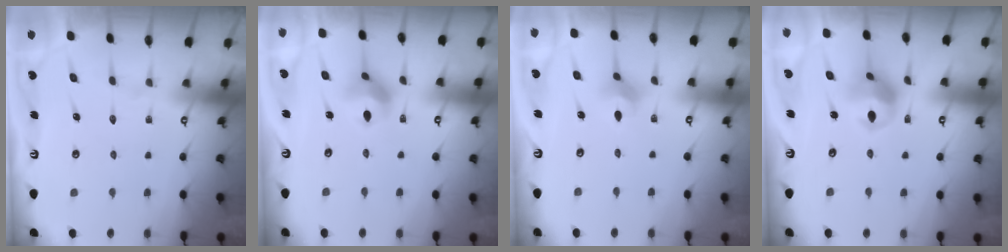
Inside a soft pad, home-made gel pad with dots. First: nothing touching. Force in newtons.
{"total": 9.2, "press": 9.0, "slide": 2.2}
{"total": 2.9, "press": 2.9, "slide": 0.7}
{"total": 10.2, "press": 10.1, "slide": 1.0}